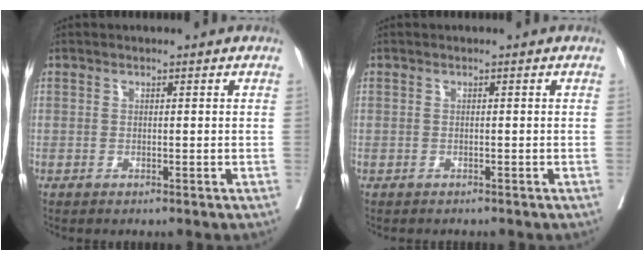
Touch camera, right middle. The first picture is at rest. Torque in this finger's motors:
{"motor_torque": [0.30, -0.47, 0.00, -0.01]}